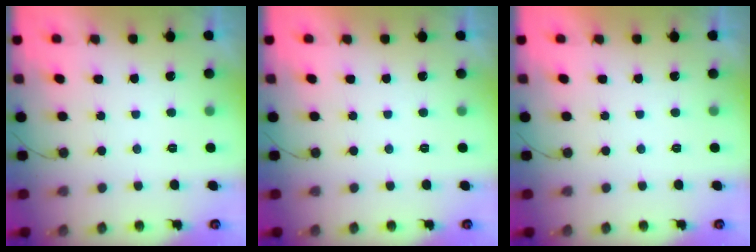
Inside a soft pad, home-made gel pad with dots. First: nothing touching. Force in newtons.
{"total": 1.7, "press": 1.7, "slide": 0.1}
{"total": 1.6, "press": 1.6, "slide": 0.0}